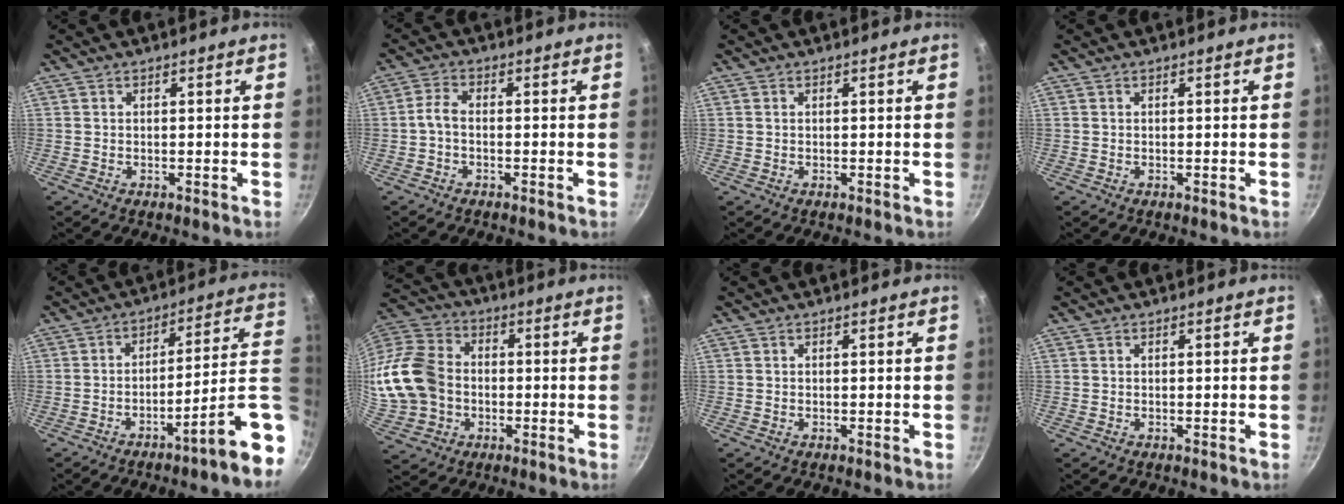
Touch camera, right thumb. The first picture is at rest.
{"total": 2.9, "force": [-1.0, 1.3, 2.5], "torque": [-0.065, 0.015, -0.028]}
{"total": 0.0}
{"total": 0.0}
{"total": 14.8, "force": [-5.7, 2.0, 13.5], "torque": [-0.167, 0.046, -0.083]}
{"total": 19.8, "force": [-1.7, 15.8, 11.8], "torque": [-0.251, 0.031, -0.035]}
{"total": 0.0}
{"total": 0.0}